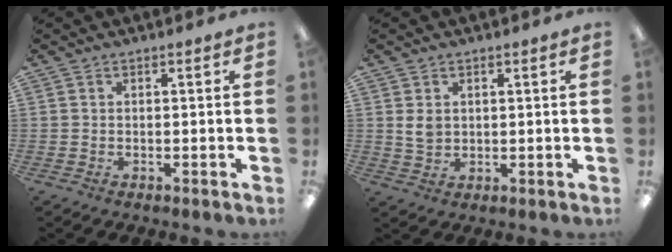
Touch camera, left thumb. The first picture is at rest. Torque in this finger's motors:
{"motor_torque": [0.59, 0.58, 0.53, -0.42, 0.06]}